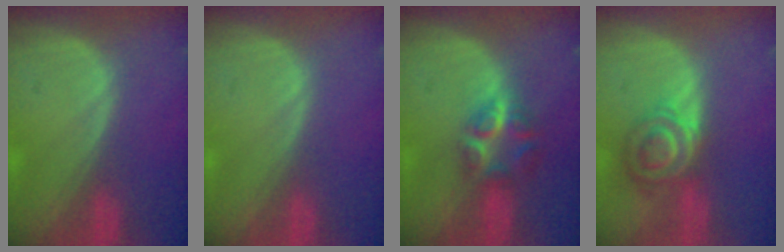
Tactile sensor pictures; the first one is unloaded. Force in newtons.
{"total": 0.0}
{"total": 6.1, "press": 5.5, "slide": 2.6}
{"total": 7.1, "press": 6.0, "slide": 3.8}